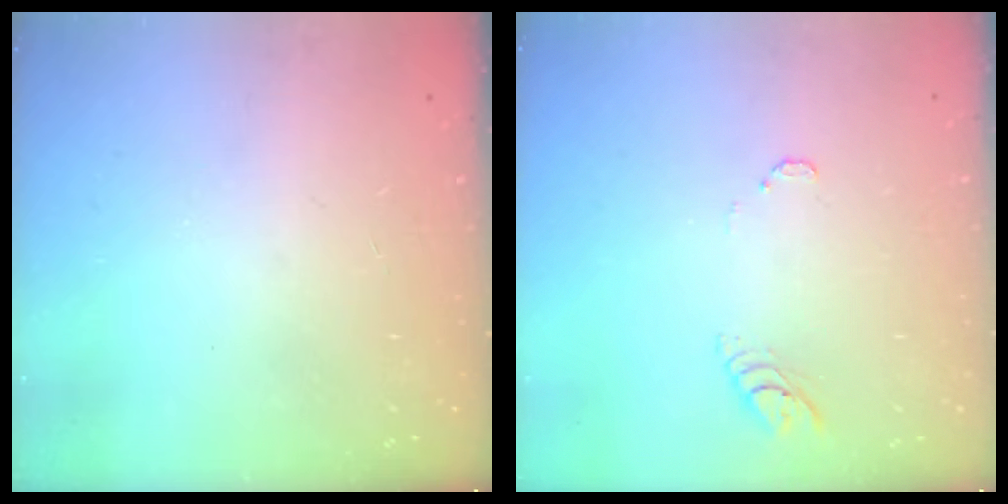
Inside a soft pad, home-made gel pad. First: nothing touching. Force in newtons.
{"total": 3.7, "press": 3.7, "slide": 0.4}